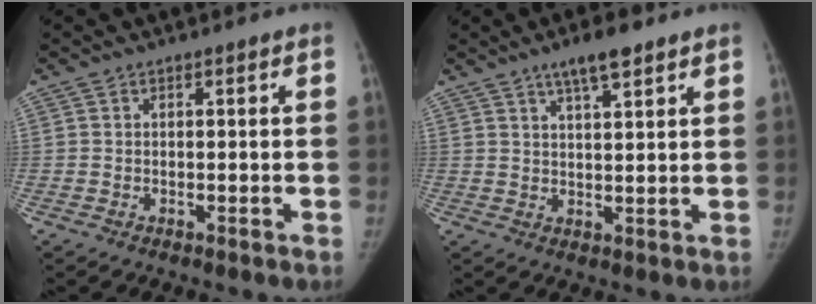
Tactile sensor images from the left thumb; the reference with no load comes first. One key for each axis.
{"total": 6.2, "fx": 4.2, "fy": 1.5, "fz": 4.4, "tx": -0.068, "ty": -0.017, "tz": 0.070}